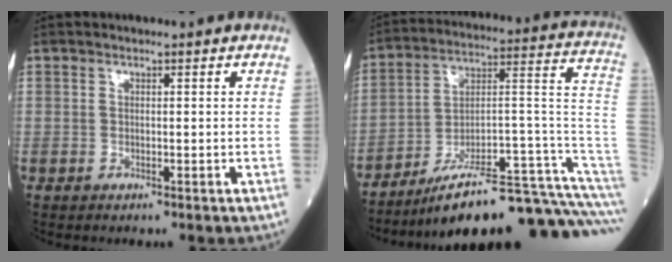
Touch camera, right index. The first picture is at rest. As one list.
[{"total": 24.1, "force": [-19.1, -0.3, 14.6], "torque": [-0.116, 0.040, -0.290]}]